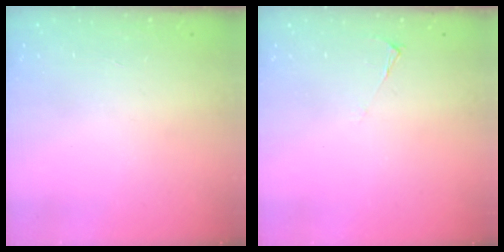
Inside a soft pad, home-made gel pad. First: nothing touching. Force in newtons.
{"total": 2.1, "press": 2.0, "slide": 0.4}